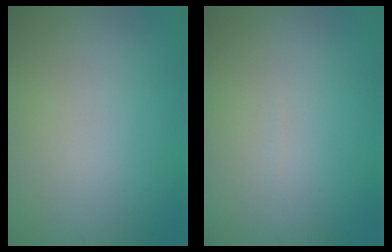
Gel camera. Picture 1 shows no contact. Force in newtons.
{"total": 0.0}